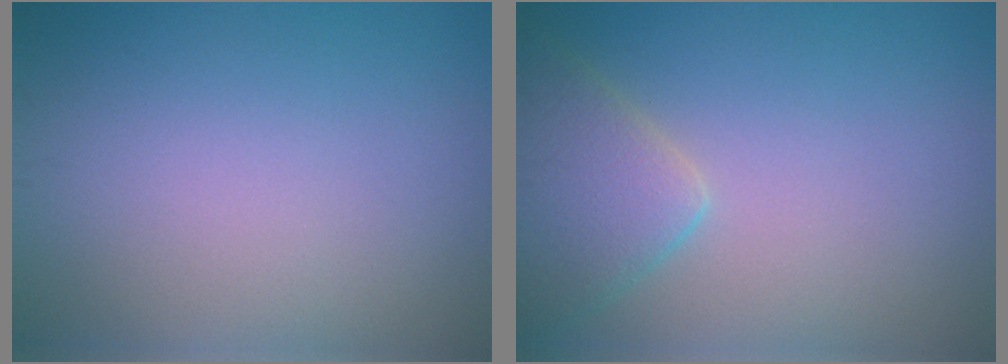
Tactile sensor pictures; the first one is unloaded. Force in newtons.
{"total": 4.4, "press": 4.4, "slide": 0.2}